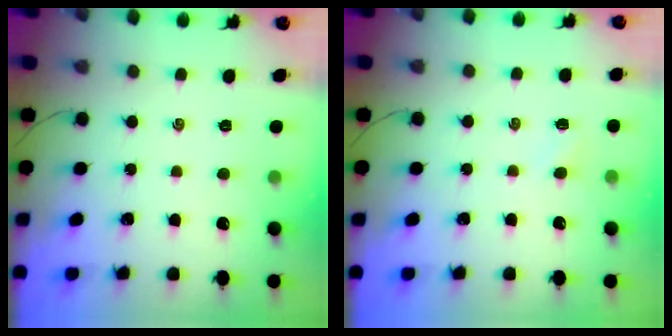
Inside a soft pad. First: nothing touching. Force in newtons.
{"total": 2.5, "press": 2.4, "slide": 0.8}